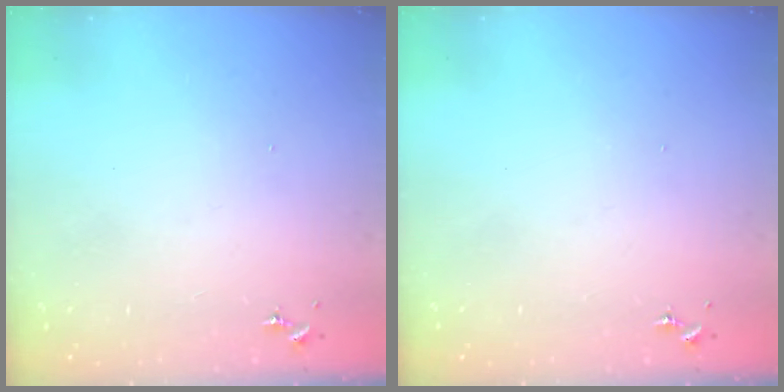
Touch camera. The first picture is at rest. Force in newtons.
{"total": 0.0}